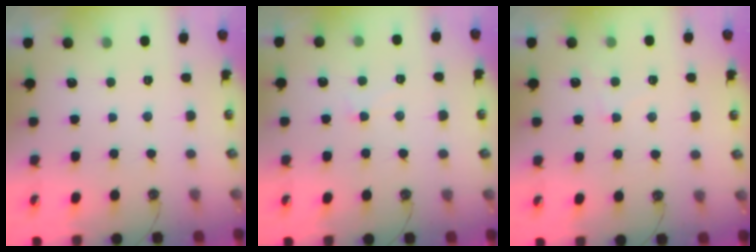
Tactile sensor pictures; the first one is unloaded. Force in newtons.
{"total": 0.8, "press": 0.5, "slide": 0.7}
{"total": 4.6, "press": 4.5, "slide": 0.6}